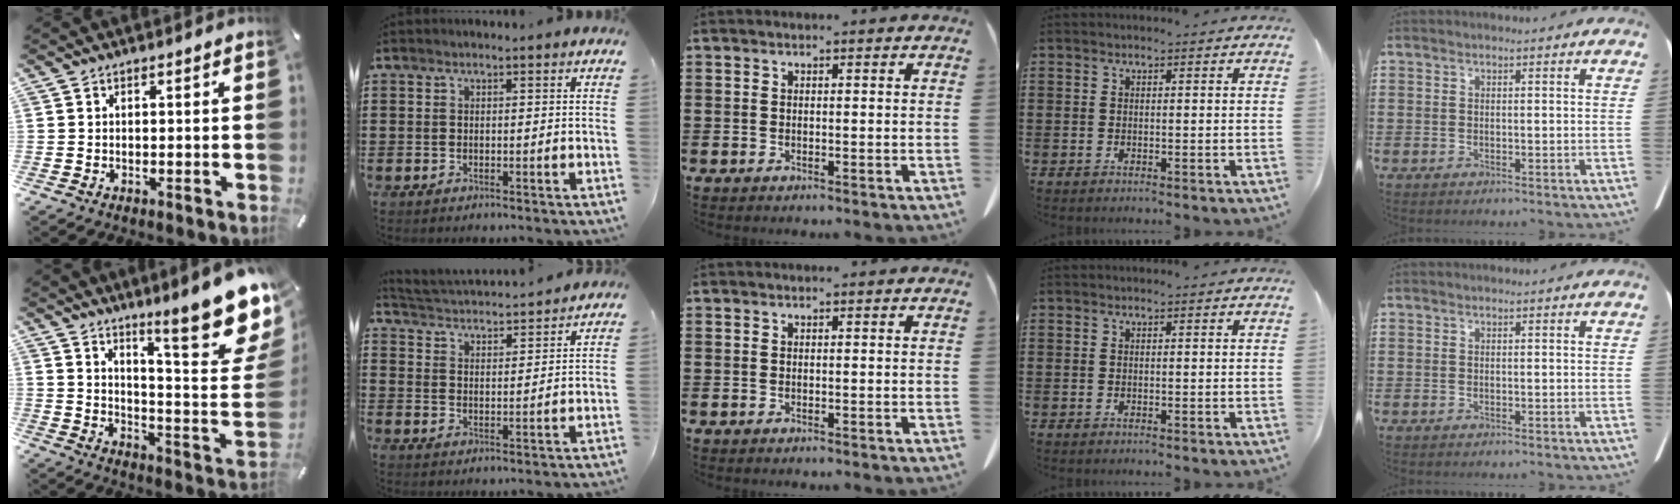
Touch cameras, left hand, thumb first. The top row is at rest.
{"thumb": {"total": 20.2, "force": [13.4, 5.1, 14.1], "torque": [-0.193, -0.109, 0.215]}, "index": {"total": 3.0, "force": [3.0, -0.2, -0.1], "torque": [-0.017, -0.025, 0.047]}}